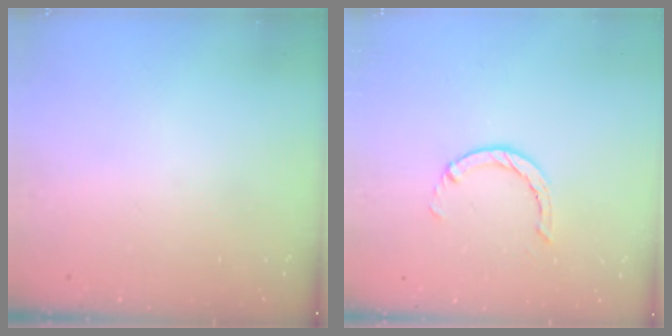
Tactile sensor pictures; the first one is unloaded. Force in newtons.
{"total": 1.4, "press": 1.4, "slide": 0.3}